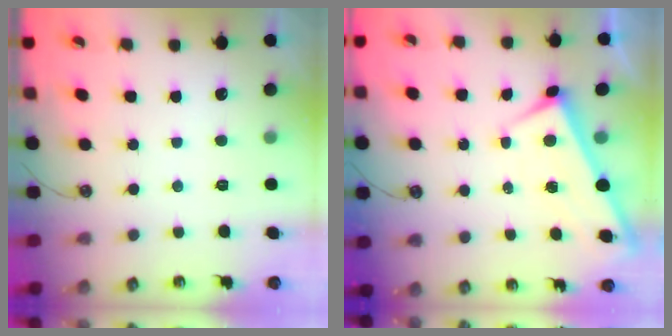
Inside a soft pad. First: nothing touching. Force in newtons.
{"total": 1.9, "press": 1.9, "slide": 0.2}